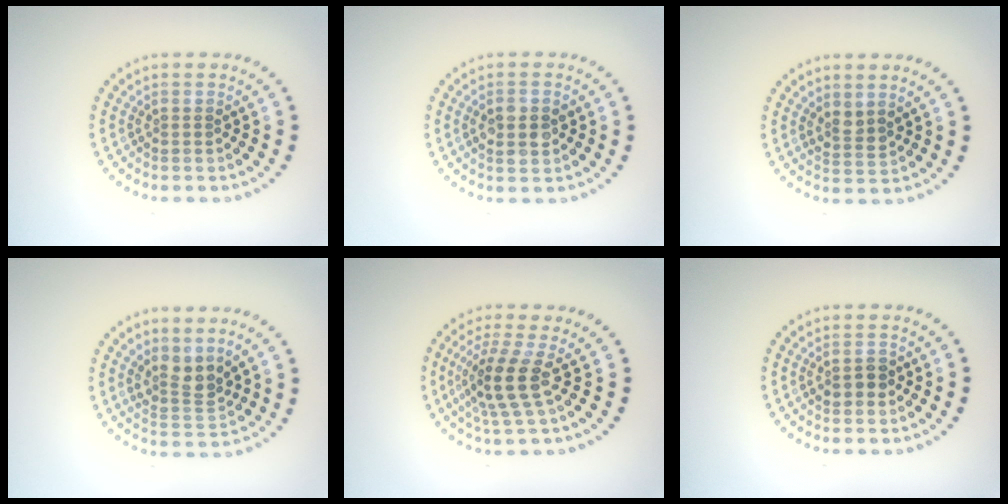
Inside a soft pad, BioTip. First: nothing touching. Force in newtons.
{"total": 2.8, "press": 2.8, "slide": 0.3}
{"total": 1.6, "press": 1.3, "slide": 1.0}
{"total": 2.6, "press": 2.0, "slide": 1.6}
{"total": 3.9, "press": 3.0, "slide": 2.4}
{"total": 1.7, "press": 1.7, "slide": 0.2}